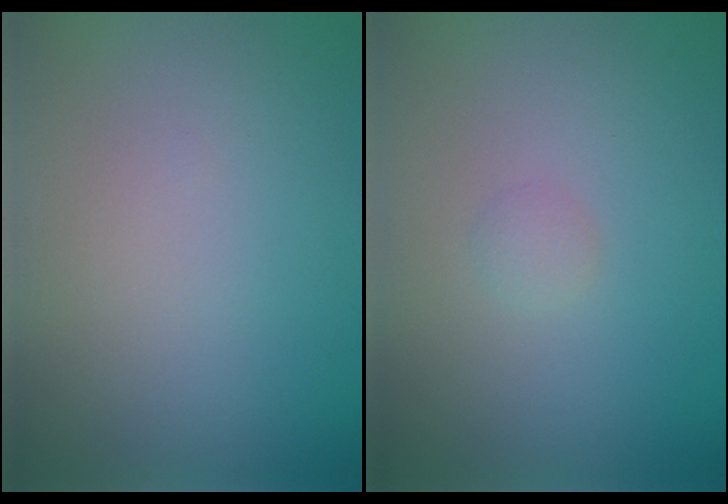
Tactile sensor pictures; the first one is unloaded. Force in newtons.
{"total": 0.7, "press": 0.7, "slide": 0.0}